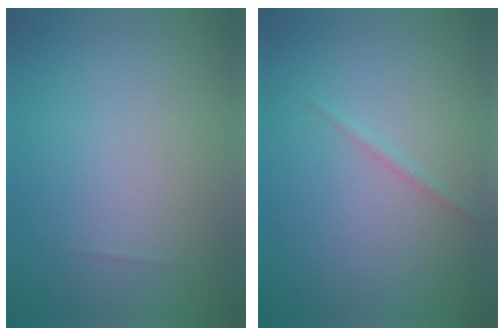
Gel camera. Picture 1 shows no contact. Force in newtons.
{"total": 0.7, "press": 0.7, "slide": 0.1}